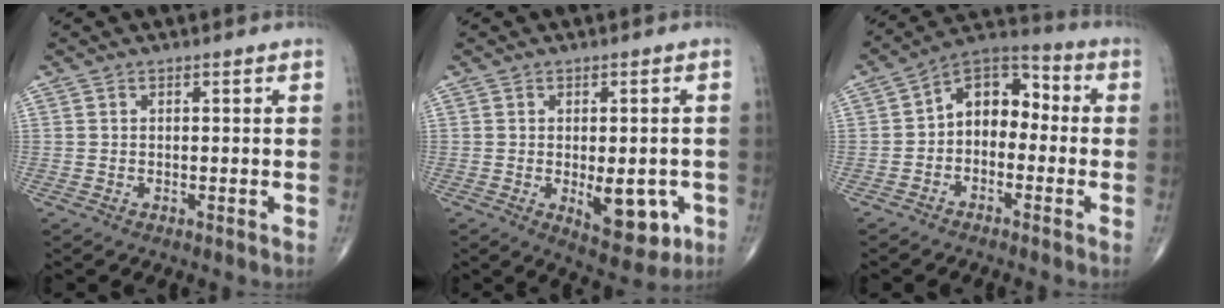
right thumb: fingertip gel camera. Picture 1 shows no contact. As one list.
[{"total": 9.1, "force": [-2.3, 4.3, 7.7], "torque": [-0.072, -0.011, -0.019]}, {"total": 9.8, "force": [-0.8, 6.9, 6.9], "torque": [-0.073, 0.044, -0.037]}]